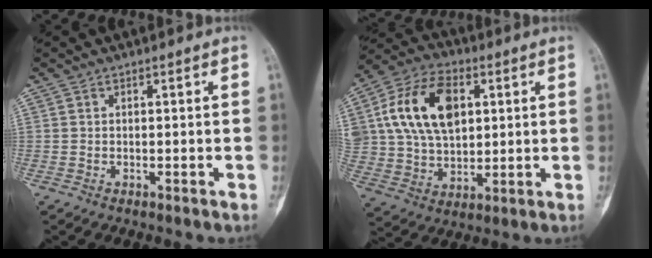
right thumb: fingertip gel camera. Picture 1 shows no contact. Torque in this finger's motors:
{"motor_torque": [1.10, 2.61, 0.76, -0.32, 0.47]}